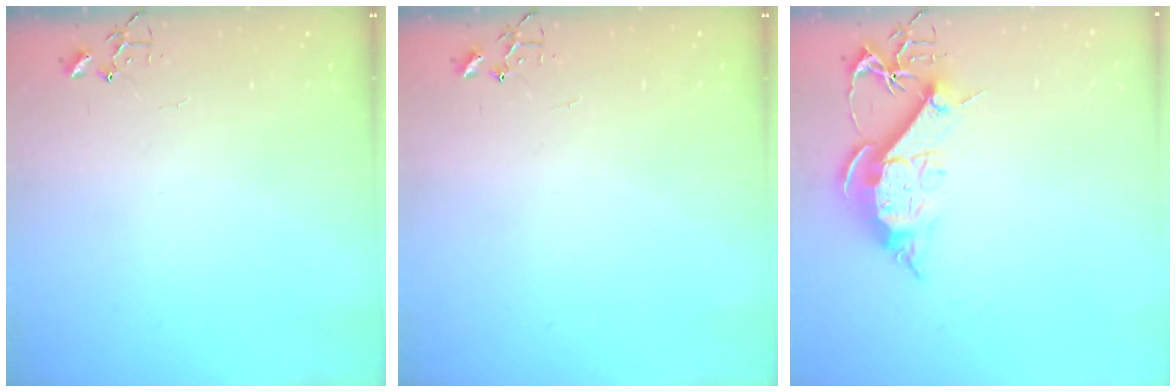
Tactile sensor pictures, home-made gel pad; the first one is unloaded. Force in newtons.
{"total": 0.0}
{"total": 11.4, "press": 11.3, "slide": 1.1}